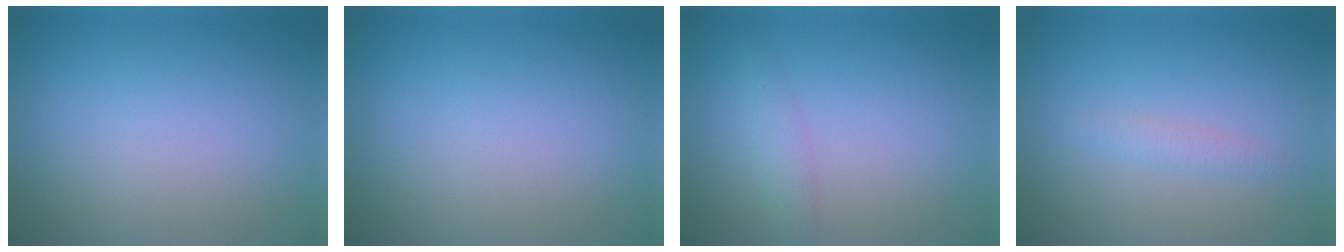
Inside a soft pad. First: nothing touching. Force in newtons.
{"total": 0.0}
{"total": 1.6, "press": 1.6, "slide": 0.1}
{"total": 1.2, "press": 1.2, "slide": 0.0}